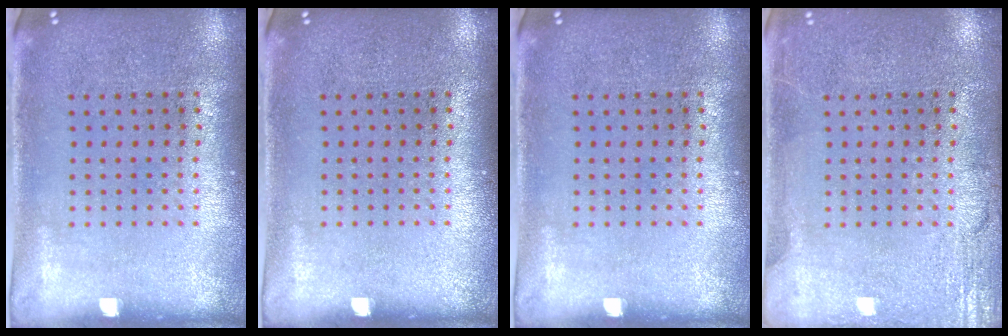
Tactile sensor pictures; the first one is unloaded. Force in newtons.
{"total": 0.0}
{"total": 0.0}
{"total": 2.7, "press": 2.7, "slide": 0.3}